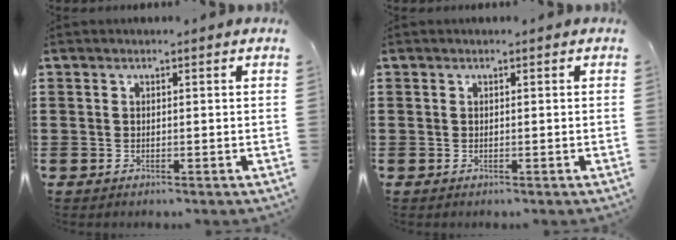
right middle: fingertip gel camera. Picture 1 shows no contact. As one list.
[{"total": 0.0}]